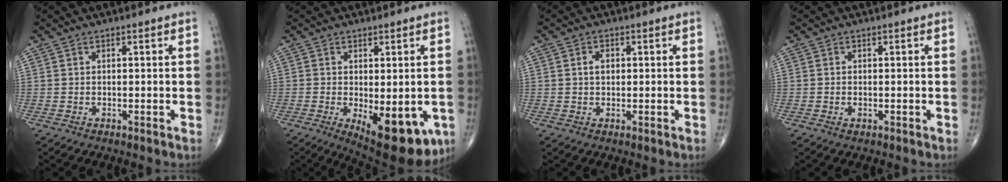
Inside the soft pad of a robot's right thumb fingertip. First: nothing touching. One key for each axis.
{"total": 14.1, "fx": -4.8, "fy": 6.2, "fz": 11.7, "tx": -0.139, "ty": -0.017, "tz": -0.052}
{"total": 2.3, "fx": 0.4, "fy": 1.6, "fz": 1.6, "tx": -0.025, "ty": 0.005, "tz": 0.006}
{"total": 0.7, "fx": -0.2, "fy": 0.4, "fz": 0.6, "tx": -0.013, "ty": 0.001, "tz": -0.003}